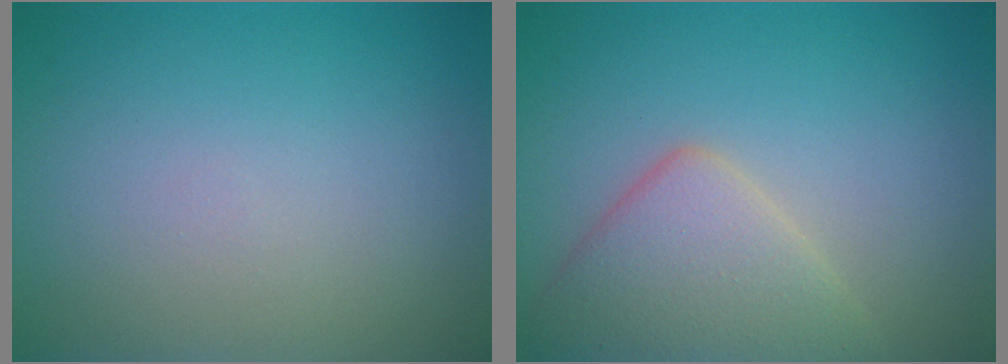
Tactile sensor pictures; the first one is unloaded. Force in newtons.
{"total": 4.8, "press": 4.8, "slide": 0.3}